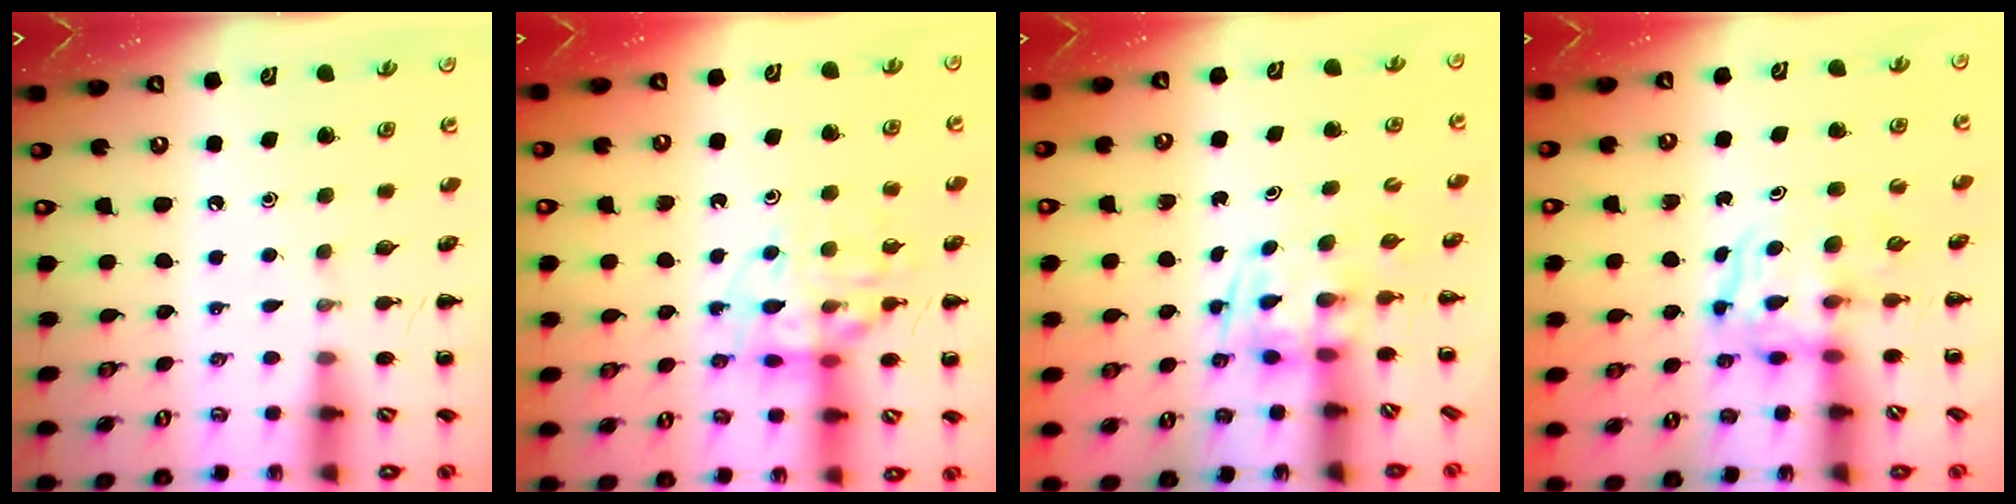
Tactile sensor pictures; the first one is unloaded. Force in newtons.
{"total": 13.2, "press": 13.0, "slide": 2.1}
{"total": 3.2, "press": 3.2, "slide": 0.3}
{"total": 3.6, "press": 3.6, "slide": 0.2}